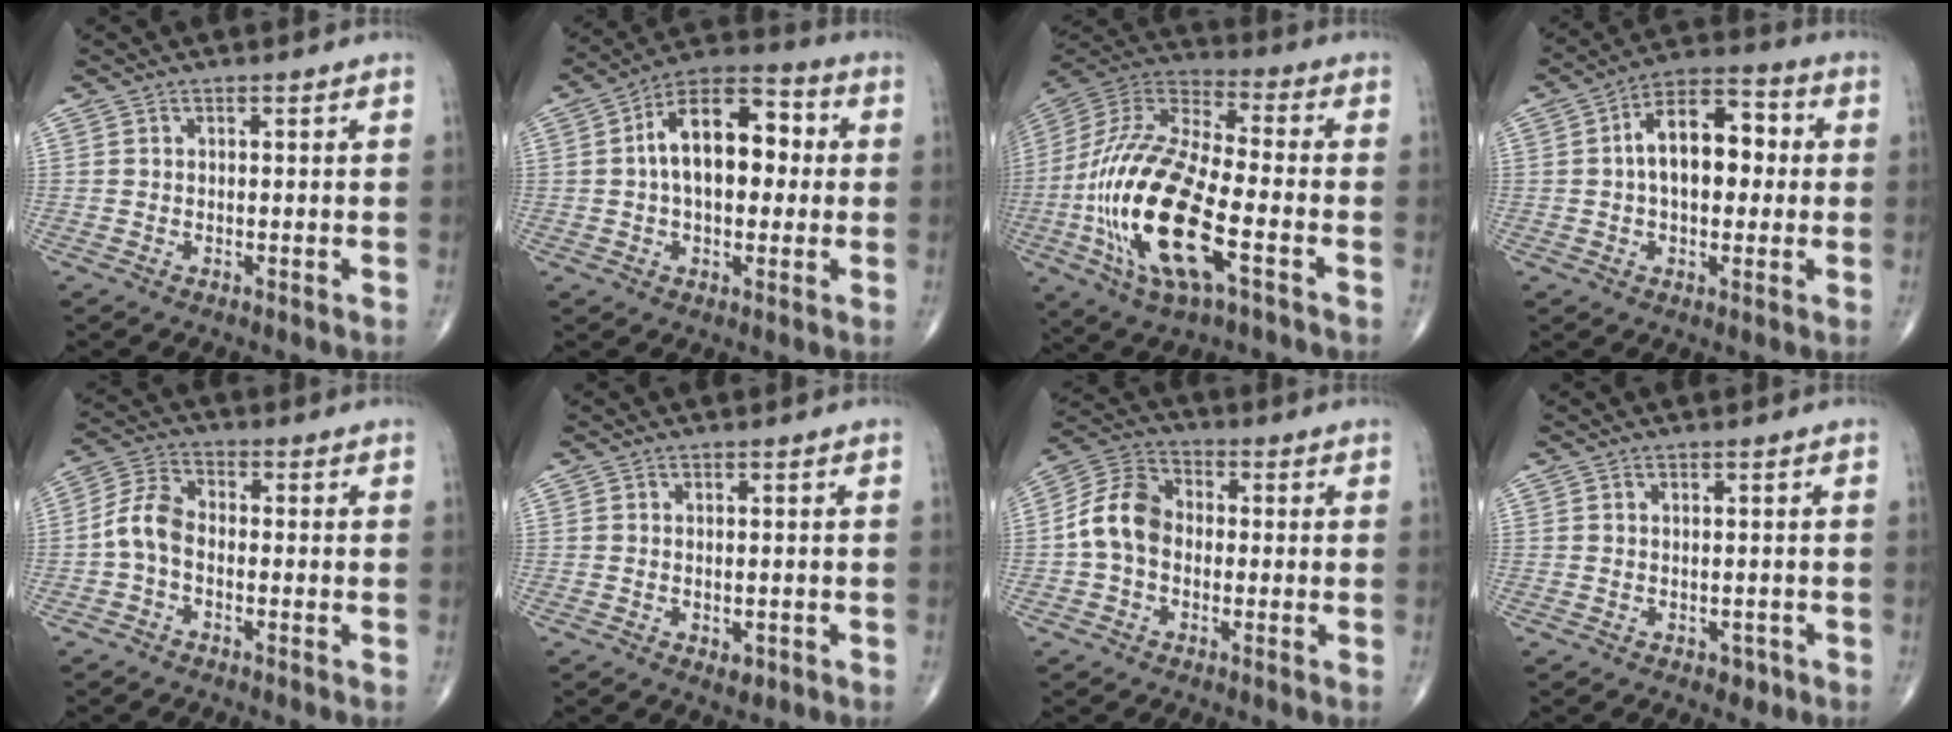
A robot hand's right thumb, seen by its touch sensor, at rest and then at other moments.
{"total": 15.1, "force": [1.5, 8.7, 12.3], "torque": [-0.176, 0.035, 0.013]}
{"total": 25.9, "force": [-7.3, 10.0, 22.7], "torque": [-0.510, 0.005, -0.130]}
{"total": 13.0, "force": [1.1, 7.6, 10.5], "torque": [-0.146, 0.032, 0.006]}
{"total": 6.2, "force": [-1.5, 3.8, 4.7], "torque": [-0.093, 0.024, -0.043]}
{"total": 2.3, "force": [-0.8, 1.4, 1.6], "torque": [-0.019, 0.000, -0.005]}
{"total": 9.5, "force": [-0.9, 7.1, 6.2], "torque": [-0.108, 0.031, -0.033]}
{"total": 1.6, "force": [-0.6, 1.2, 0.8], "torque": [-0.001, 0.001, -0.006]}